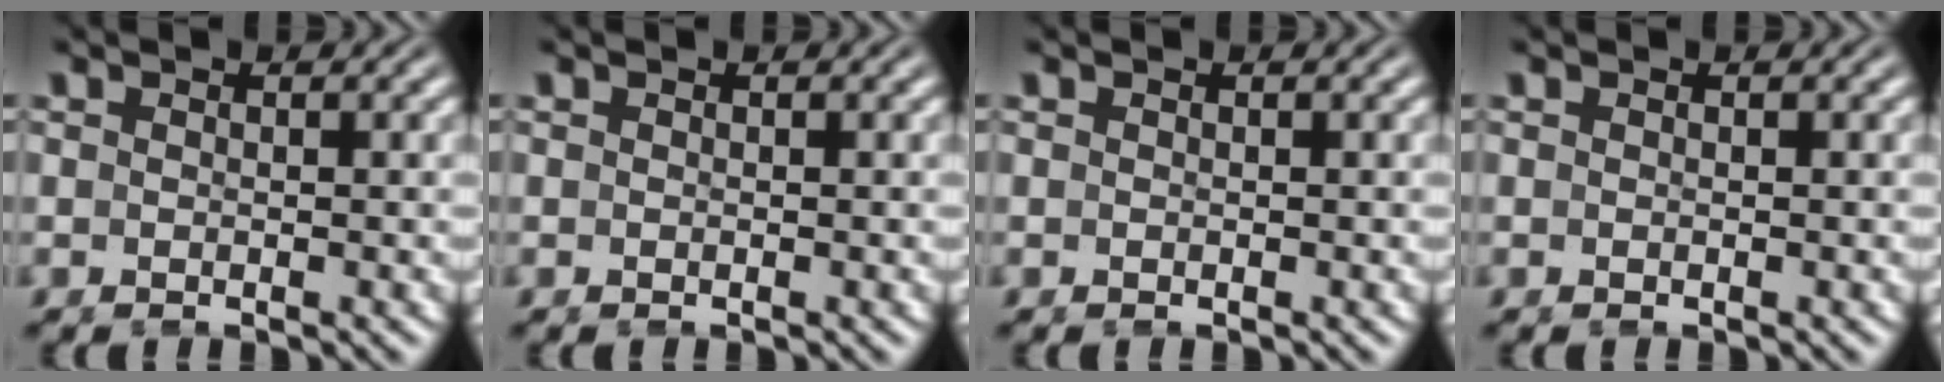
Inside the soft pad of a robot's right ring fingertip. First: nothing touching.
{"total": 0.0}
{"total": 0.0}
{"total": 0.0}